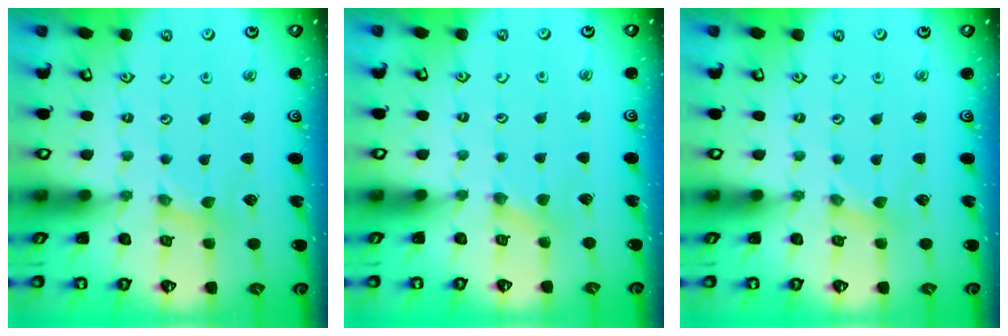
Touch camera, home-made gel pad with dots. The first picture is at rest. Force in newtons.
{"total": 2.0, "press": 2.0, "slide": 0.4}
{"total": 0.0}